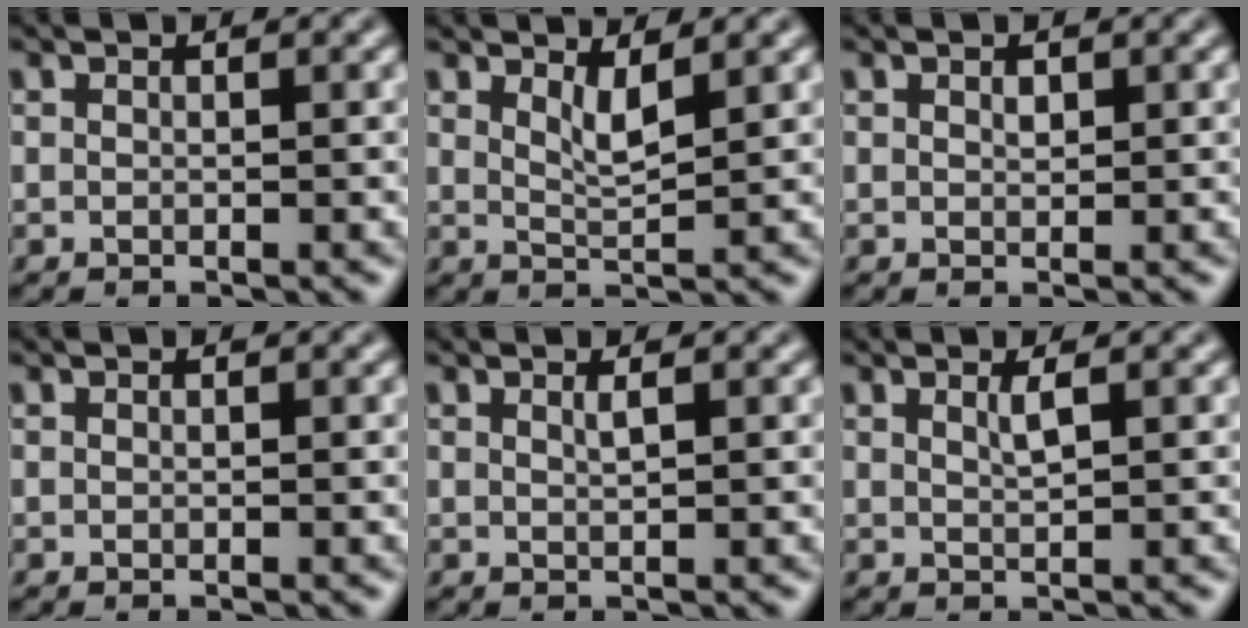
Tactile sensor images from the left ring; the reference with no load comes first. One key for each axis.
{"total": 2.0, "fx": 1.2, "fy": 0.4, "fz": 1.5, "tx": -0.027, "ty": -0.007, "tz": 0.022}
{"total": 0.7, "fx": 0.3, "fy": 0.4, "fz": 0.4, "tx": -0.007, "ty": -0.001, "tz": 0.005}
{"total": 0.0}
{"total": 0.7, "fx": 0.4, "fy": 0.1, "fz": 0.6, "tx": -0.008, "ty": 0.000, "tz": 0.007}
{"total": 1.1, "fx": 0.6, "fy": 0.2, "fz": 0.9, "tx": -0.016, "ty": 0.000, "tz": 0.010}